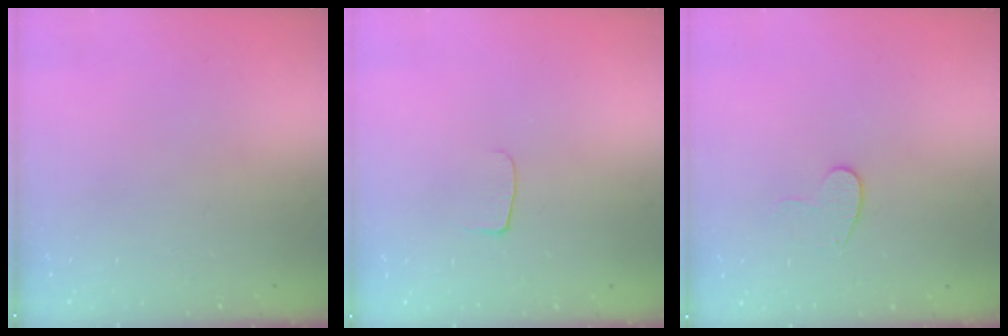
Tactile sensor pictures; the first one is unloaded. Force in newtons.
{"total": 4.8, "press": 4.8, "slide": 0.6}
{"total": 7.7, "press": 7.6, "slide": 0.5}